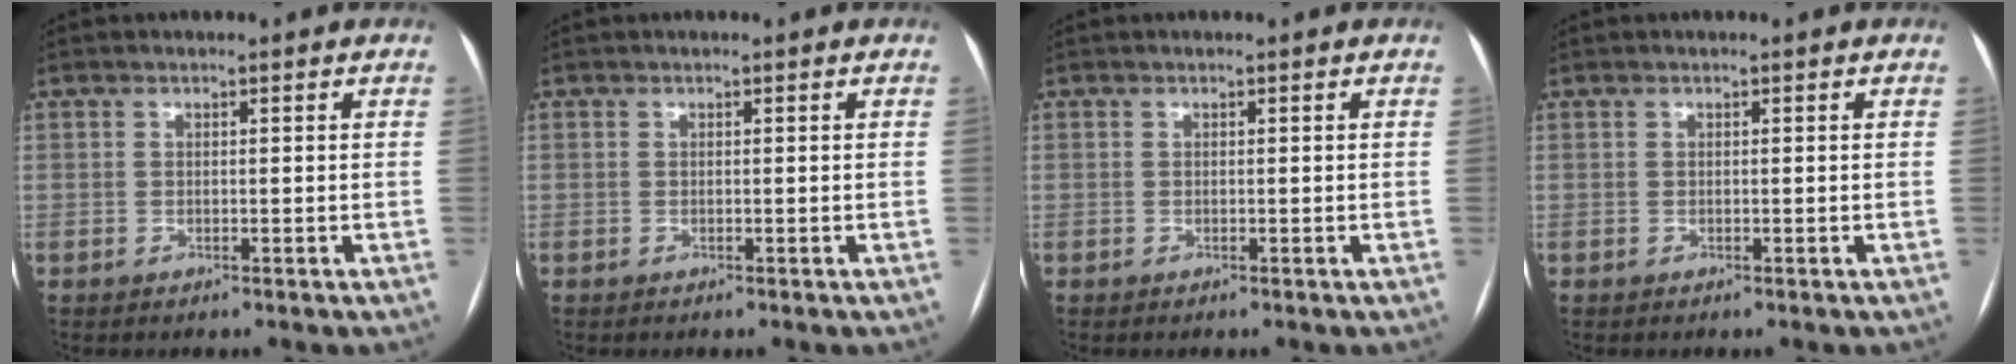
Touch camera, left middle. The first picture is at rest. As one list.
[{"total": 0.0}, {"total": 0.0}, {"total": 0.0}]